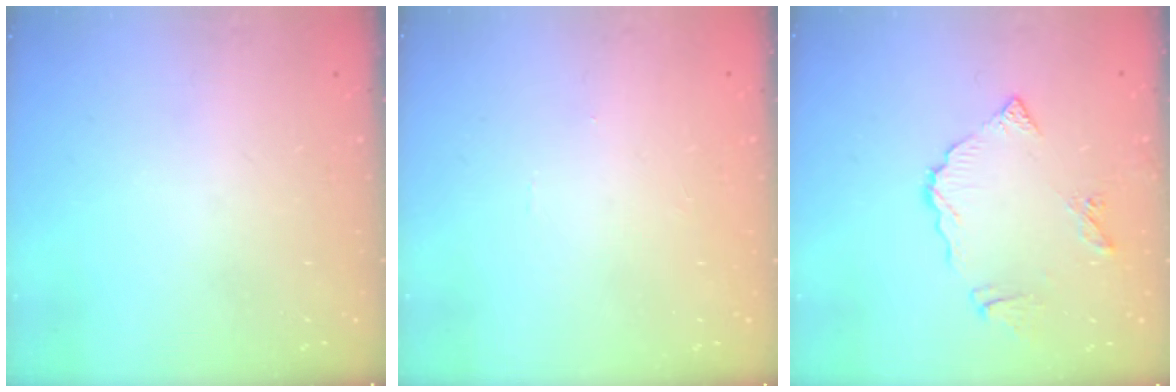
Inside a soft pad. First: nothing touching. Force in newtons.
{"total": 0.0}
{"total": 8.4, "press": 8.4, "slide": 0.9}